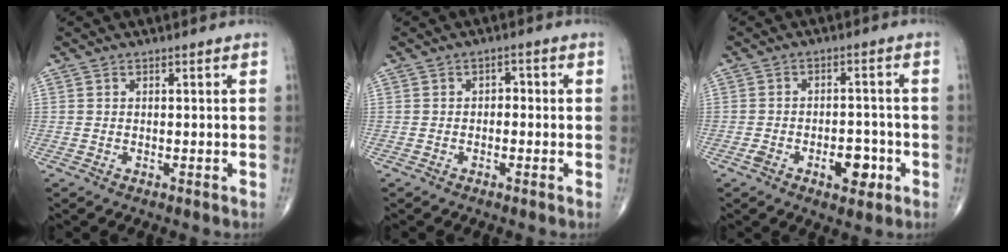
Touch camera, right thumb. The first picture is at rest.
{"total": 1.8, "force": [-0.3, 1.3, 1.2], "torque": [-0.001, 0.009, -0.014]}
{"total": 6.5, "force": [-2.6, 3.5, 4.8], "torque": [-0.059, 0.024, -0.035]}